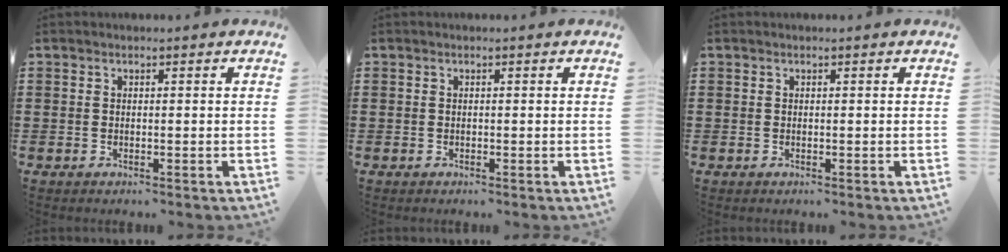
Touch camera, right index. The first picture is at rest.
{"total": 0.0}
{"total": 0.0}